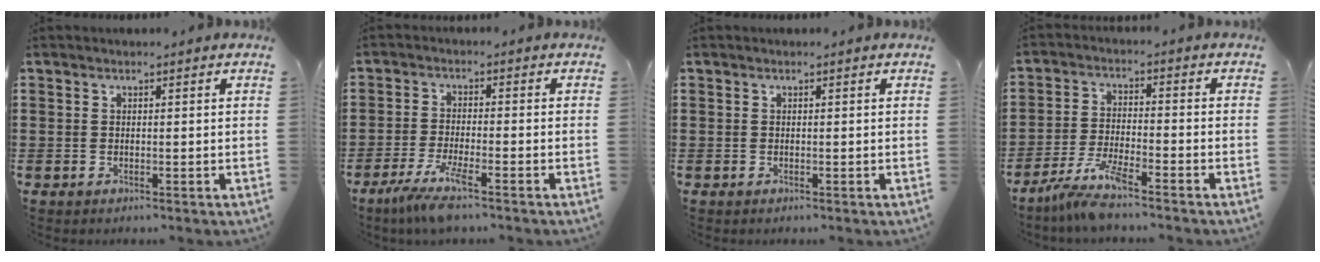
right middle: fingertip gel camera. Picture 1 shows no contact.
{"total": 5.6, "force": [-3.7, 0.2, 4.1], "torque": [-0.094, -0.019, -0.071]}
{"total": 0.0}
{"total": 6.0, "force": [-4.9, 0.2, 3.4], "torque": [-0.084, -0.018, -0.095]}